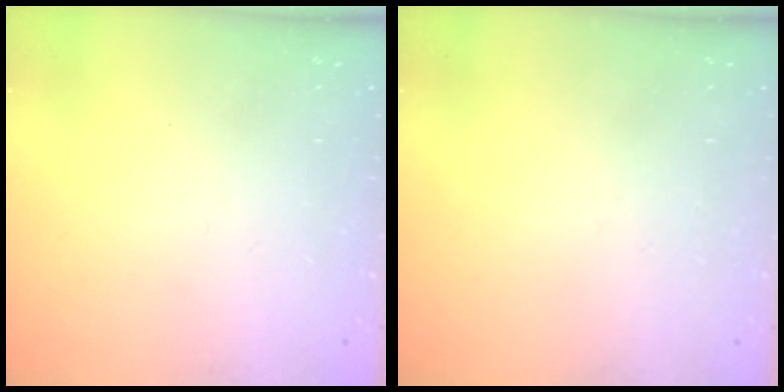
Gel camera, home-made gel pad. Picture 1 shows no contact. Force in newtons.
{"total": 1.9, "press": 1.9, "slide": 0.1}